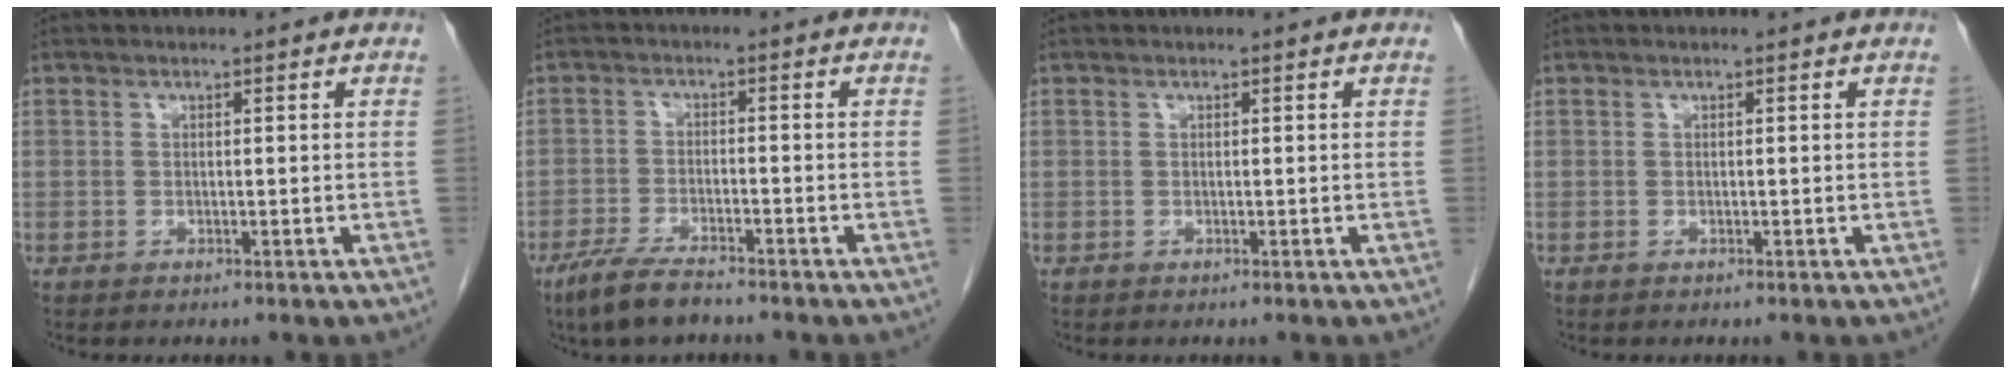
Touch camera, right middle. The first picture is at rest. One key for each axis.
{"total": 6.2, "fx": -4.8, "fy": 1.0, "fz": 3.7, "tx": -0.079, "ty": -0.013, "tz": -0.088}
{"total": 0.0}
{"total": 0.0}